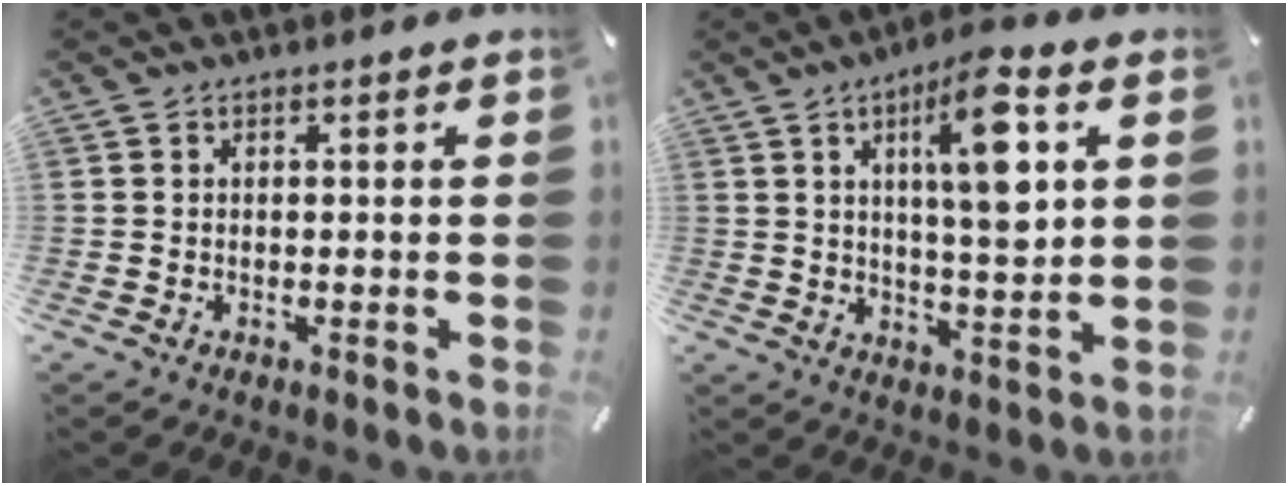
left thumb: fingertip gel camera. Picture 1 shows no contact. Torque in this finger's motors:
{"motor_torque": [2.52, 2.50, 1.38, -1.25, 0.17]}